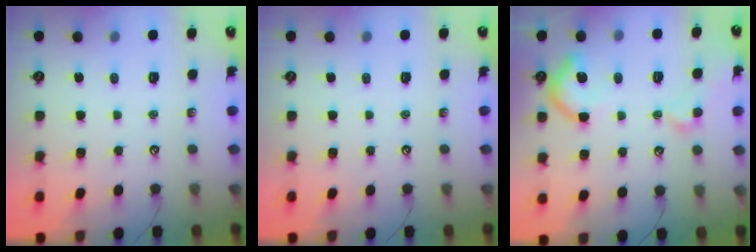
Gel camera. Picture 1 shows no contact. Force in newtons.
{"total": 0.0}
{"total": 8.0, "press": 7.9, "slide": 1.2}